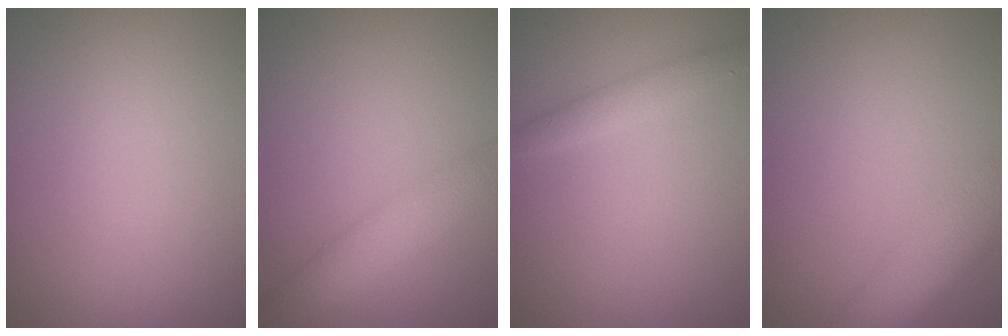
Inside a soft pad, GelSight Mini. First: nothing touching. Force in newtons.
{"total": 4.3, "press": 4.3, "slide": 0.2}
{"total": 1.5, "press": 1.5, "slide": 0.0}
{"total": 5.7, "press": 5.7, "slide": 0.2}